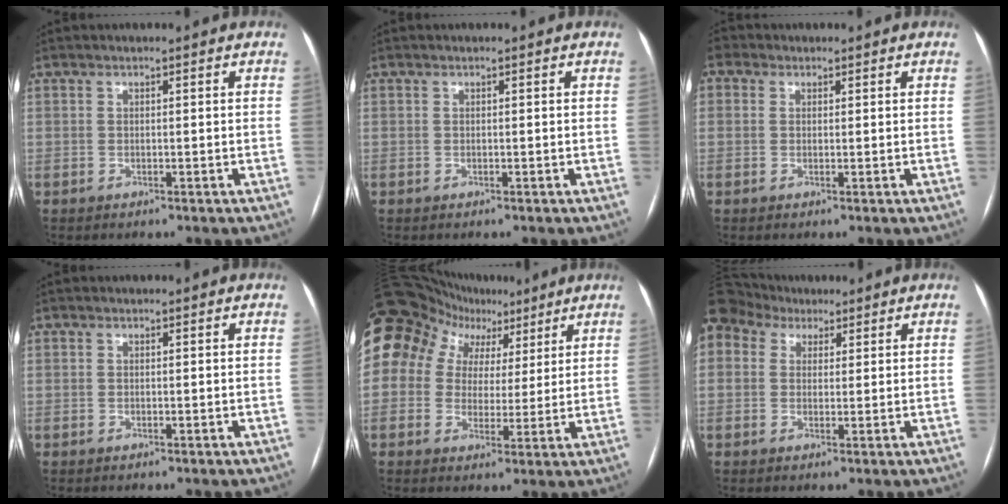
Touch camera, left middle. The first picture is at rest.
{"total": 0.0}
{"total": 3.0, "force": [1.1, 2.5, 1.1], "torque": [-0.026, 0.020, 0.020]}
{"total": 0.0}
{"total": 16.8, "force": [9.2, 12.8, 5.8], "torque": [-0.127, 0.078, 0.151]}
{"total": 13.8, "force": [7.9, 10.0, 5.2], "torque": [-0.157, 0.077, 0.150]}